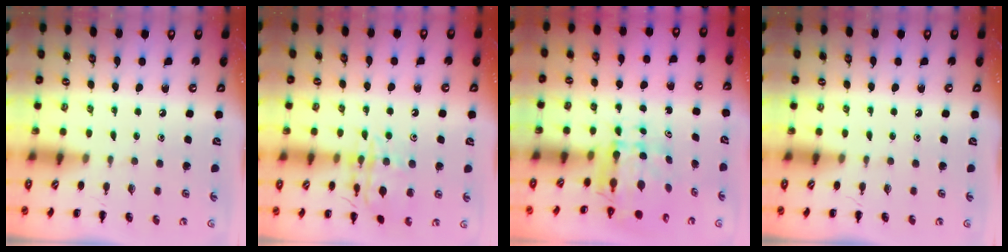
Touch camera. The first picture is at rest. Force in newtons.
{"total": 14.2, "press": 14.2, "slide": 0.7}
{"total": 5.7, "press": 5.6, "slide": 1.1}
{"total": 0.0}